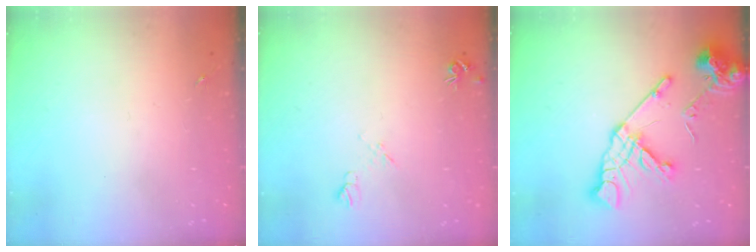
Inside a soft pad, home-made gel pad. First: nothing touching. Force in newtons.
{"total": 5.3, "press": 5.2, "slide": 0.9}
{"total": 16.3, "press": 16.2, "slide": 2.1}